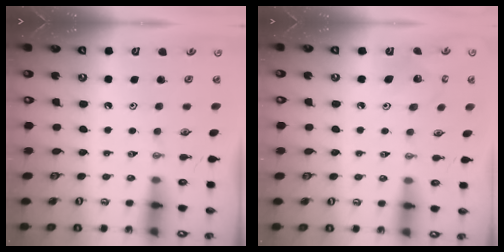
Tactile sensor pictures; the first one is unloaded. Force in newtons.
{"total": 4.8, "press": 4.8, "slide": 0.2}